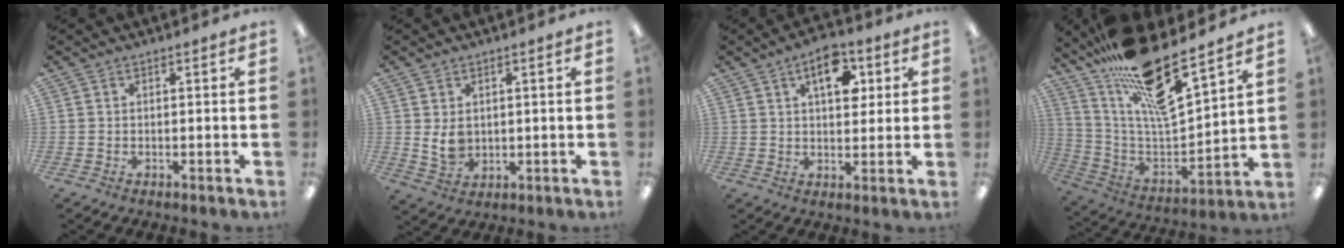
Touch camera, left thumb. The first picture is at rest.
{"total": 5.3, "force": [1.0, 3.9, 3.4], "torque": [-0.063, -0.007, 0.017]}
{"total": 9.7, "force": [4.2, 5.1, 7.0], "torque": [-0.086, -0.013, 0.068]}
{"total": 20.8, "force": [15.5, 4.8, 12.9], "torque": [-0.228, -0.109, 0.261]}